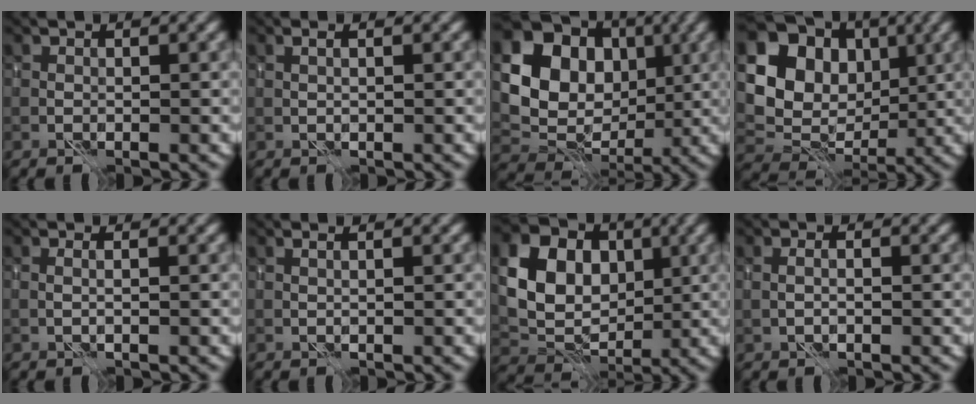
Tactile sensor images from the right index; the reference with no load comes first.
{"total": 0.6, "force": [0.4, -0.1, 0.5], "torque": [-0.015, 0.004, 0.006]}
{"total": 16.9, "force": [4.9, 14.5, 7.3], "torque": [-0.178, 0.034, 0.062]}
{"total": 15.9, "force": [5.1, 13.3, 7.1], "torque": [-0.166, 0.039, 0.071]}
{"total": 0.8, "force": [0.4, -0.1, 0.6], "torque": [-0.005, -0.004, 0.004]}
{"total": 0.7, "force": [0.4, -0.4, 0.4], "torque": [-0.012, 0.005, 0.008]}
{"total": 10.1, "force": [2.9, 7.5, 6.1], "torque": [-0.128, 0.020, 0.036]}
{"total": 1.0, "force": [0.2, 0.4, 0.8], "torque": [-0.014, 0.002, 0.000]}